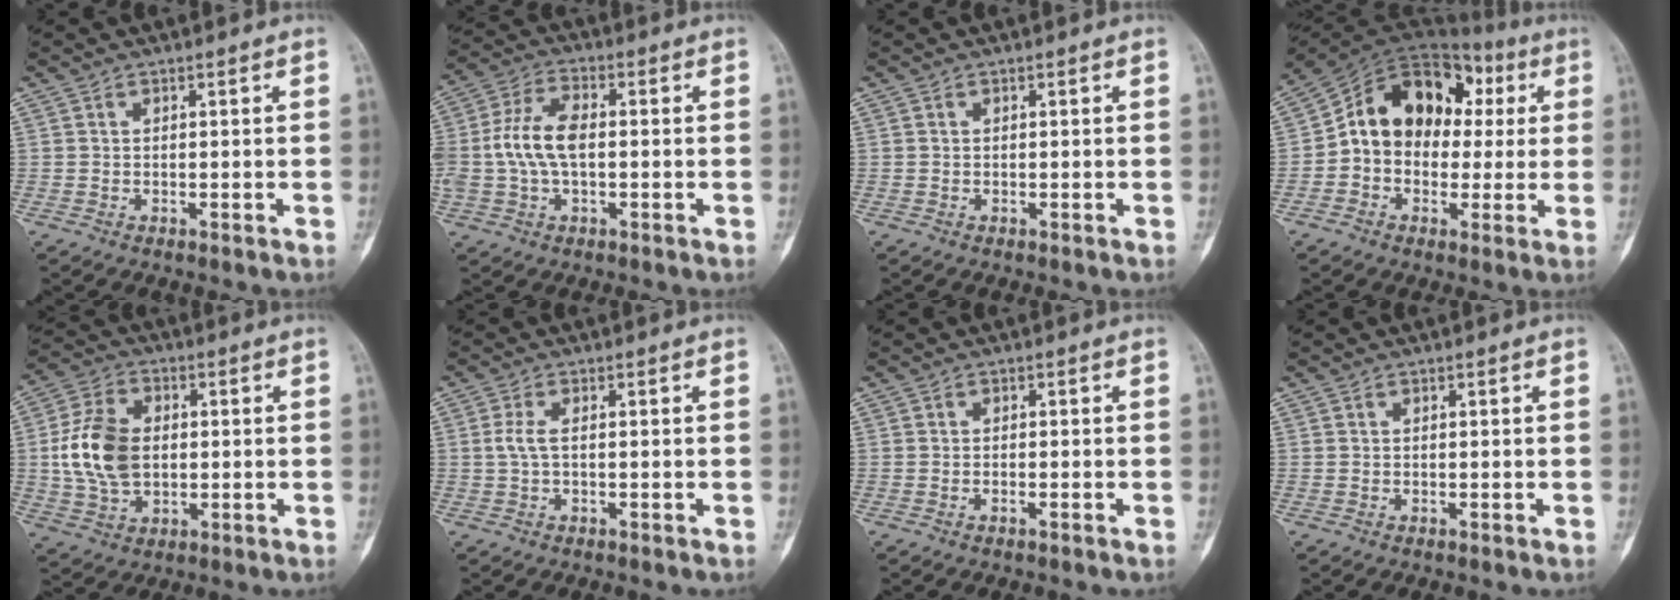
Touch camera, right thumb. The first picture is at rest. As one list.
[{"total": 10.1, "force": [-0.2, 5.5, 8.5], "torque": [-0.183, 0.026, -0.007]}, {"total": 0.0}, {"total": 16.8, "force": [1.7, 12.8, 10.7], "torque": [-0.137, 0.052, 0.021]}, {"total": 12.9, "force": [0.4, 8.6, 9.6], "torque": [-0.176, 0.008, 0.011]}, {"total": 2.5, "force": [0.1, 1.0, 2.3], "torque": [-0.057, 0.003, 0.001]}, {"total": 0.7, "force": [-0.4, 0.2, 0.5], "torque": [-0.015, 0.007, -0.005]}, {"total": 0.0}]